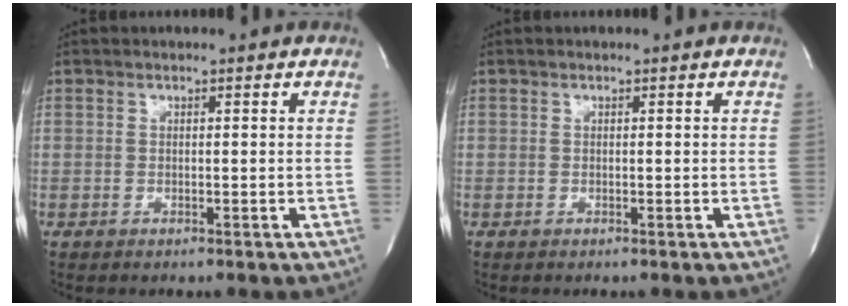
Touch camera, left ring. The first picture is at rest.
{"total": 0.0}